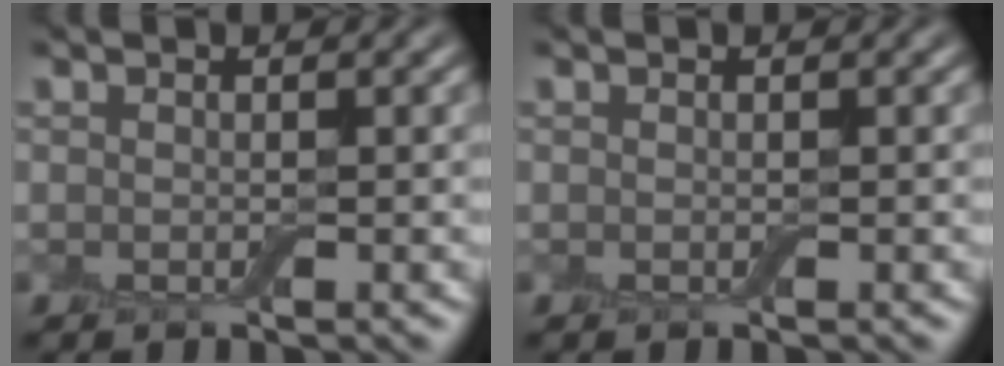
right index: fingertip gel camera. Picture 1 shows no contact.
{"total": 0.0}